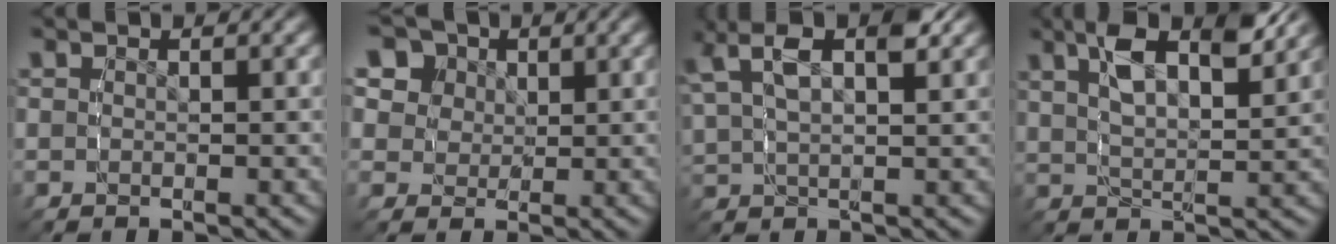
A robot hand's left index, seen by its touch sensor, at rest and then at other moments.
{"total": 9.9, "force": [4.5, 7.7, 4.3], "torque": [-0.093, 0.008, 0.069]}
{"total": 6.4, "force": [2.9, 3.1, 4.7], "torque": [-0.082, 0.013, 0.048]}
{"total": 5.8, "force": [3.1, 1.6, 4.6], "torque": [-0.079, -0.001, 0.057]}